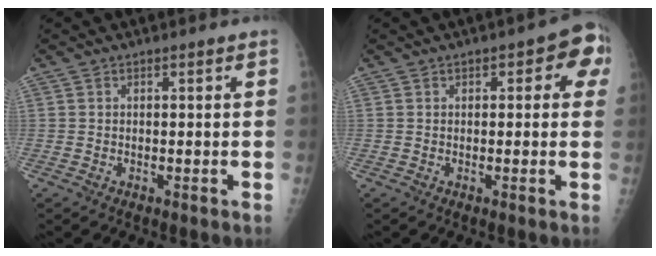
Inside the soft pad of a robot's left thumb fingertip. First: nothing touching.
{"total": 6.1, "force": [1.7, 3.0, 5.0], "torque": [-0.026, 0.008, 0.010]}